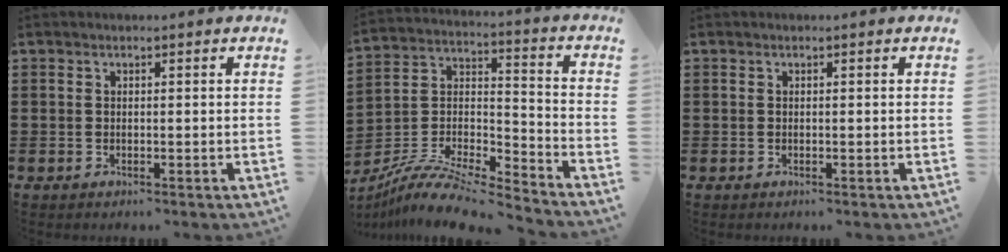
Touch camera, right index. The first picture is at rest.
{"total": 10.3, "force": [-9.2, 1.9, 4.4], "torque": [-0.086, 0.017, -0.182]}
{"total": 0.0}